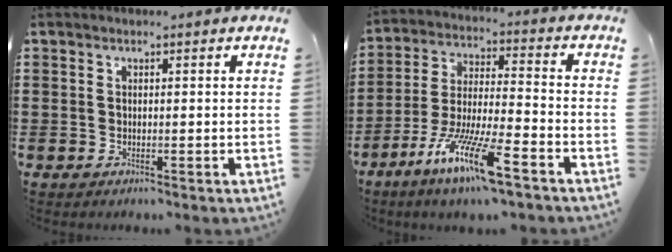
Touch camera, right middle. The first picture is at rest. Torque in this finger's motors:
{"motor_torque": [2.14, 0.00, 1.05, 0.21]}